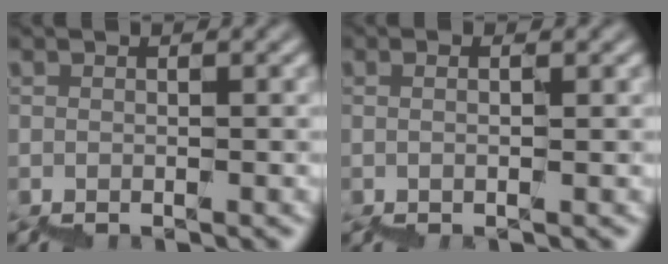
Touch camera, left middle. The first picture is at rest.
{"total": 1.2, "force": [0.1, 0.2, 1.1], "torque": [-0.016, 0.001, 0.000]}